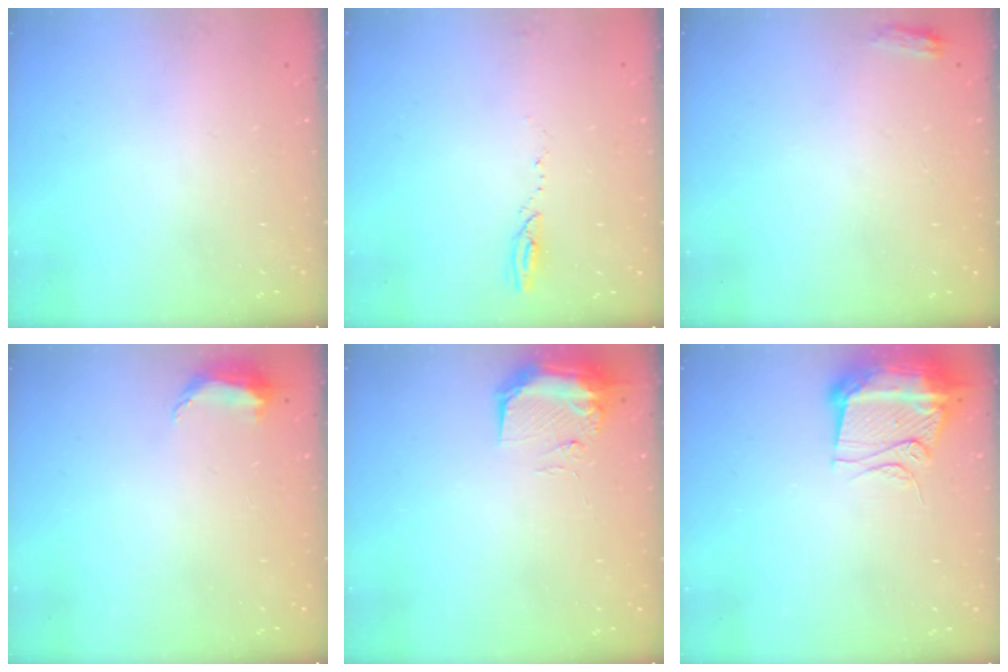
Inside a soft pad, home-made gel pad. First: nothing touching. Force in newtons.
{"total": 3.1, "press": 3.0, "slide": 0.4}
{"total": 2.6, "press": 2.6, "slide": 0.4}
{"total": 6.3, "press": 6.2, "slide": 1.2}
{"total": 8.8, "press": 8.6, "slide": 1.6}
{"total": 12.0, "press": 11.9, "slide": 1.1}